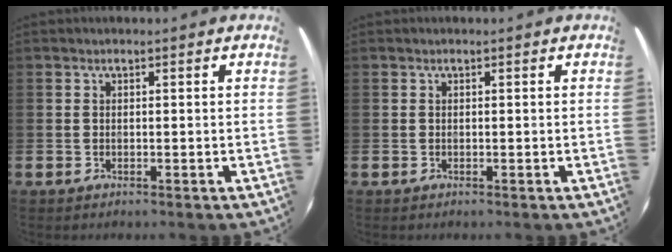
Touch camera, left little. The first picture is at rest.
{"total": 0.0}